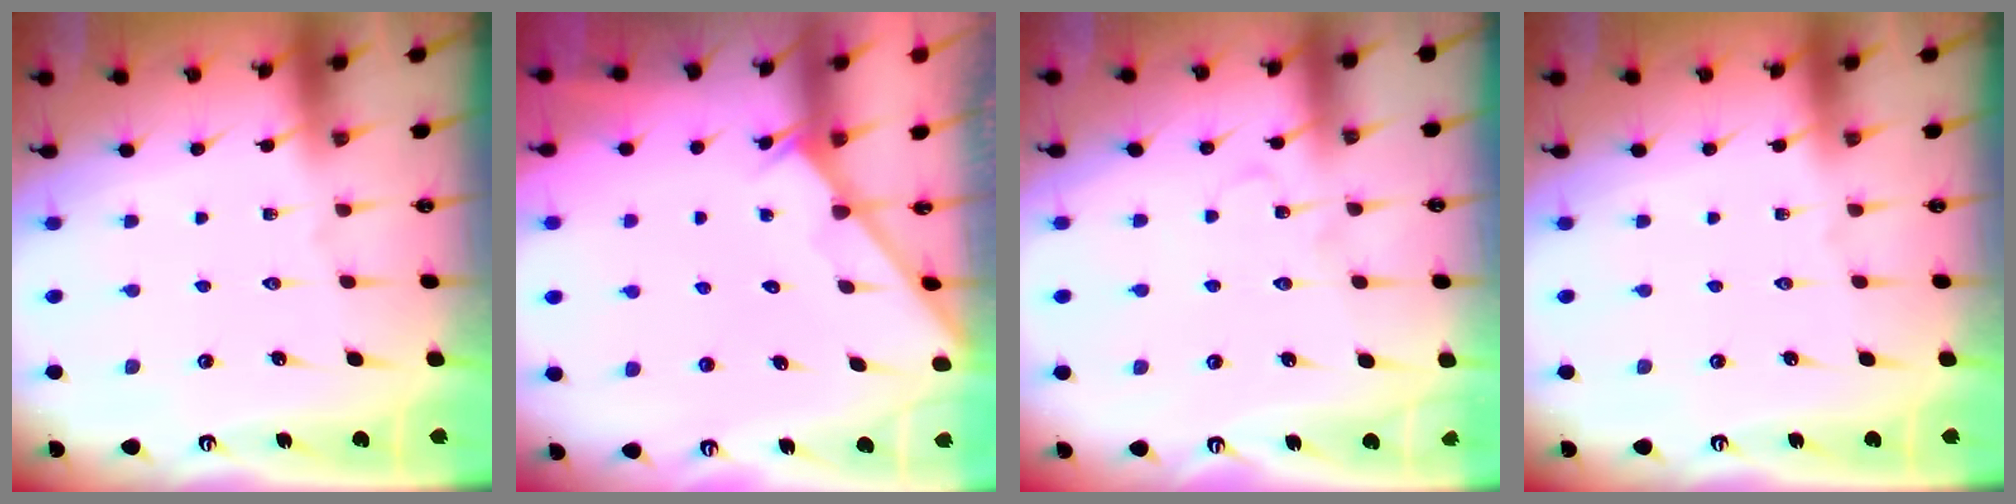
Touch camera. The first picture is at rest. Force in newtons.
{"total": 2.0, "press": 2.0, "slide": 0.1}
{"total": 6.3, "press": 6.3, "slide": 0.5}
{"total": 0.0}